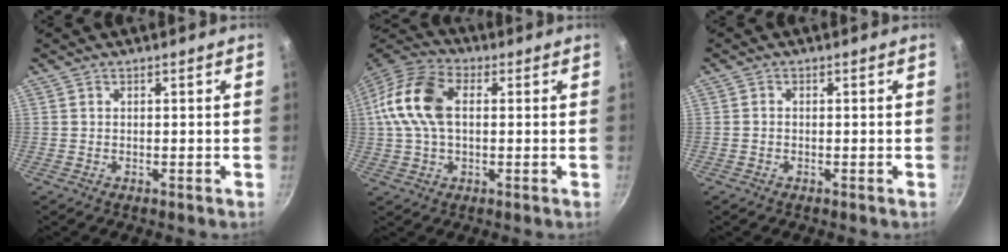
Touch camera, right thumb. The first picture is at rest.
{"total": 14.0, "force": [1.7, 8.6, 10.8], "torque": [-0.205, 0.028, 0.016]}
{"total": 0.7, "force": [-0.3, 0.6, 0.3], "torque": [-0.007, 0.003, -0.007]}